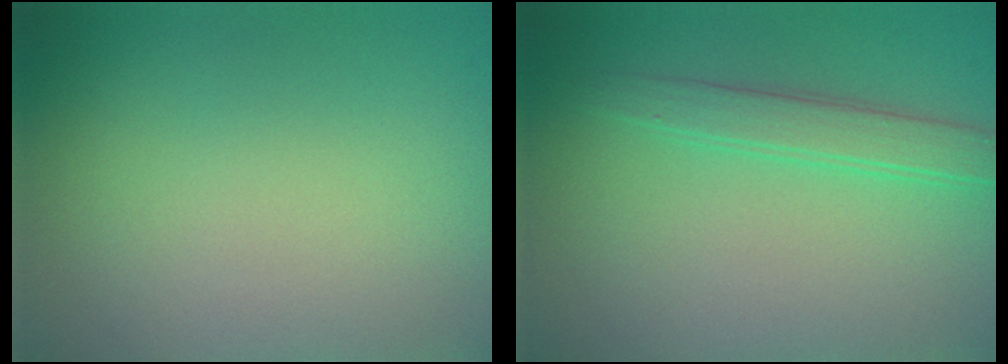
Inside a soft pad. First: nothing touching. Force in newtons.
{"total": 2.5, "press": 2.5, "slide": 0.1}